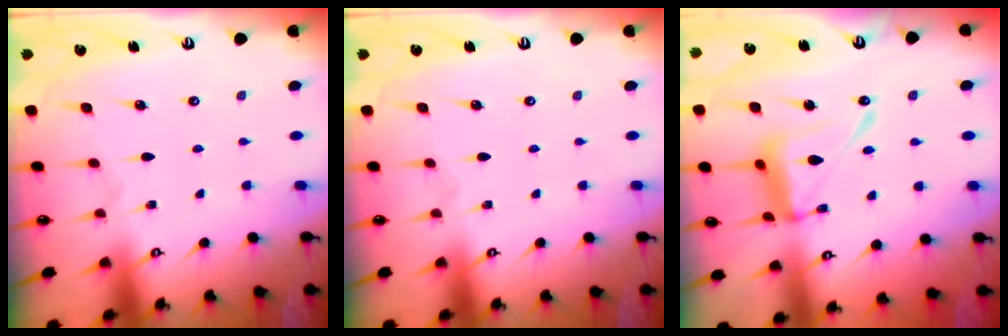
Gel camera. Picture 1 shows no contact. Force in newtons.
{"total": 0.0}
{"total": 13.4, "press": 13.3, "slide": 1.1}